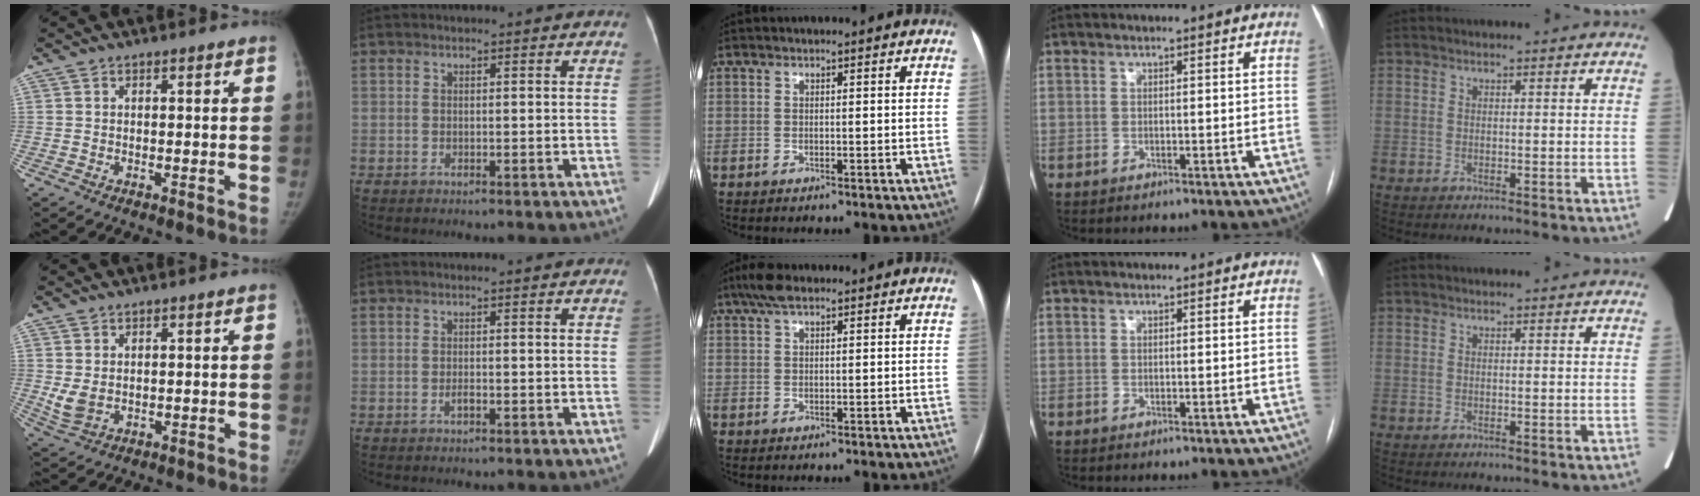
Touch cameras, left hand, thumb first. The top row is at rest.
{"thumb": {"total": 3.6, "force": [0.5, 2.6, 2.4], "torque": [-0.049, -0.011, 0.021]}, "index": {"total": 0.7, "force": [-0.4, 0.1, 0.6], "torque": [-0.013, 0.000, -0.007]}, "middle": {"total": 4.0, "force": [2.8, 1.2, 2.6], "torque": [-0.057, 0.023, 0.052]}}